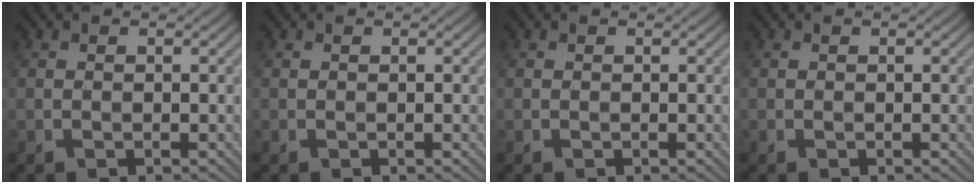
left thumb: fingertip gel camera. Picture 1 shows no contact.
{"total": 0.0}
{"total": 0.0}
{"total": 0.0}